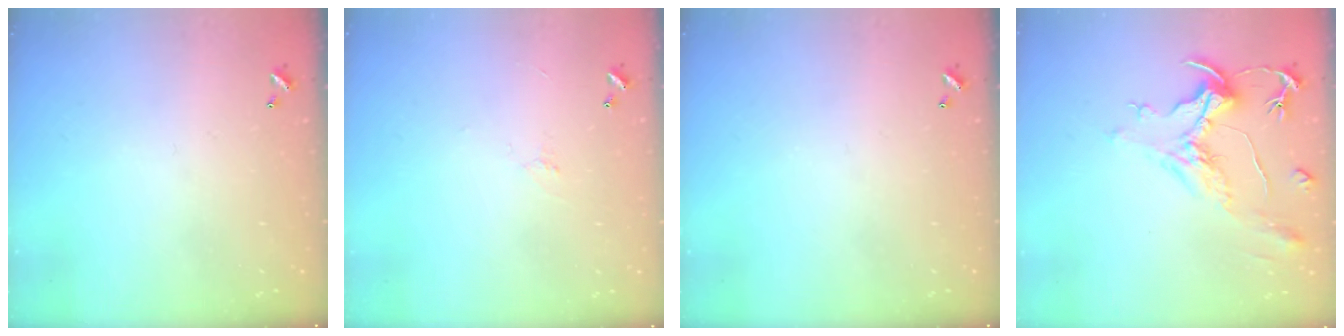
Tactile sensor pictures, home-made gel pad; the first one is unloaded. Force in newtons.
{"total": 3.5, "press": 3.5, "slide": 0.5}
{"total": 0.0}
{"total": 2.1, "press": 1.6, "slide": 1.4}